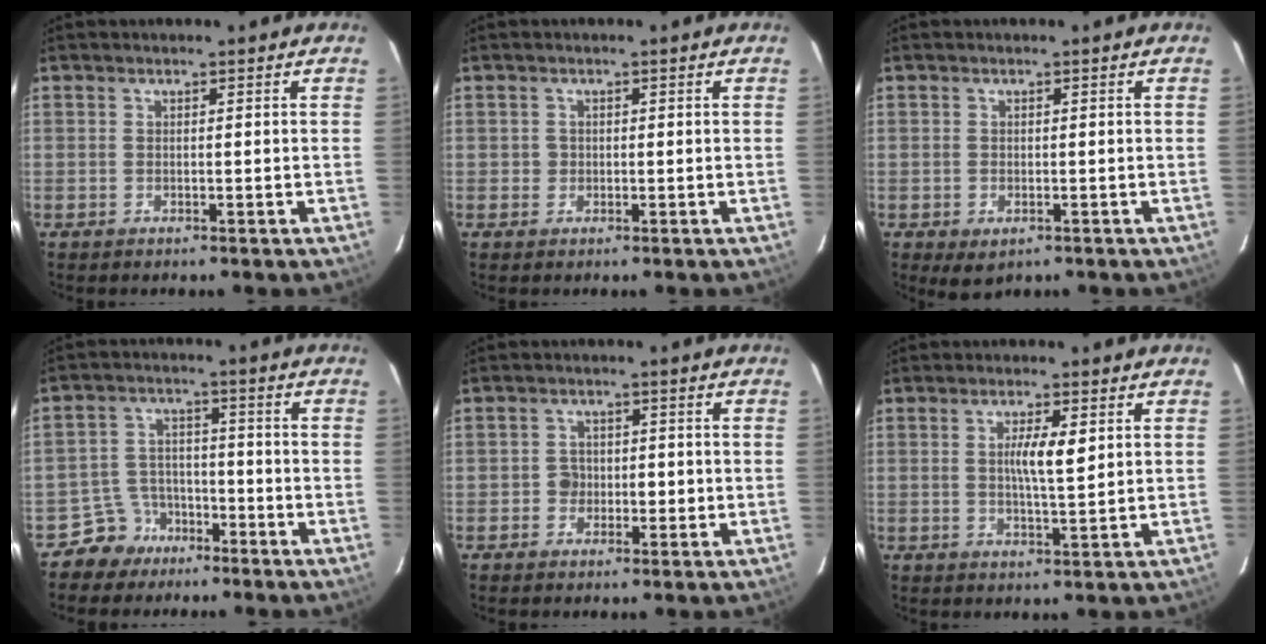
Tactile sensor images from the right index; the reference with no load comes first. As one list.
[{"total": 1.1, "force": [0.0, 1.1, 0.2], "torque": [-0.003, 0.004, 0.003]}, {"total": 2.6, "force": [-1.2, 1.6, 1.6], "torque": [-0.028, -0.004, -0.004]}, {"total": 6.1, "force": [-4.1, 4.5, 0.0], "torque": [0.006, 0.014, -0.068]}, {"total": 3.1, "force": [-0.5, 2.6, 1.6], "torque": [-0.019, 0.013, -0.006]}, {"total": 4.8, "force": [1.1, 0.6, 4.7], "torque": [-0.084, -0.001, 0.019]}]